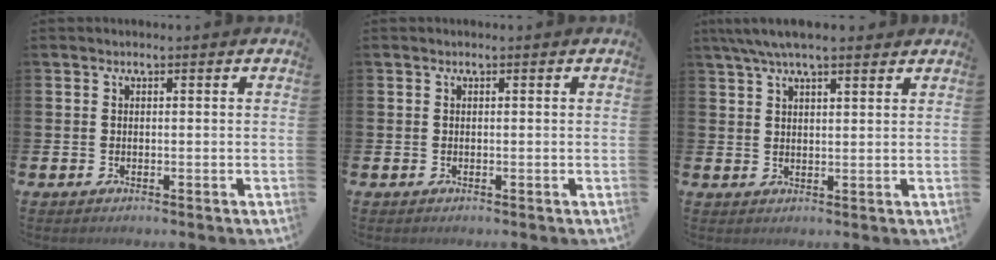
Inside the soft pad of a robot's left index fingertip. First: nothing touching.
{"total": 0.0}
{"total": 5.4, "force": [4.5, 1.1, 2.8], "torque": [-0.063, -0.006, 0.081]}